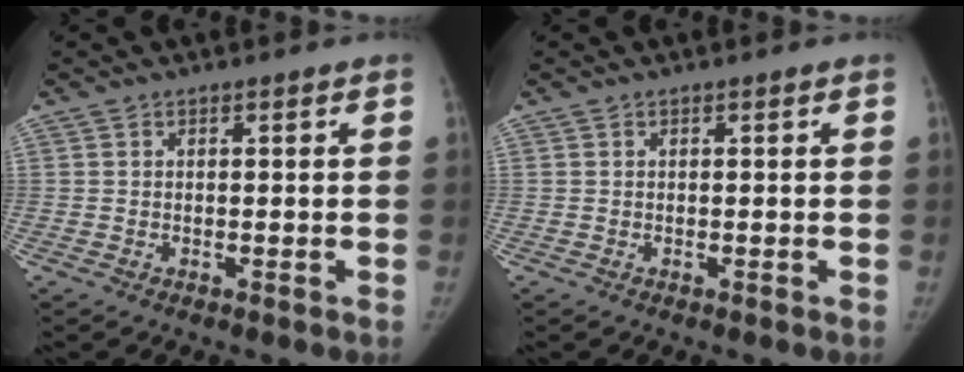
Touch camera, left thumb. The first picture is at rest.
{"total": 0.0}